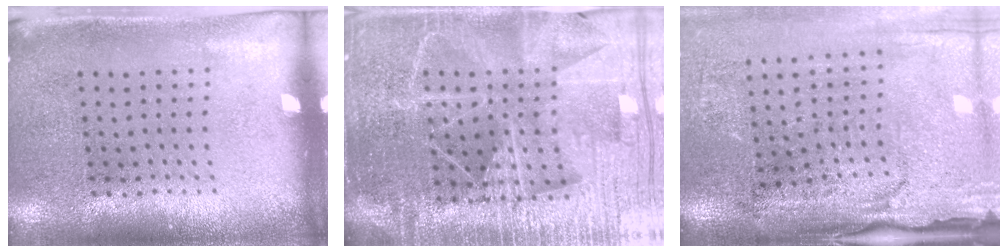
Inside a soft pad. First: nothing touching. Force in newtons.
{"total": 5.3, "press": 4.8, "slide": 2.3}
{"total": 4.2, "press": 3.6, "slide": 2.1}